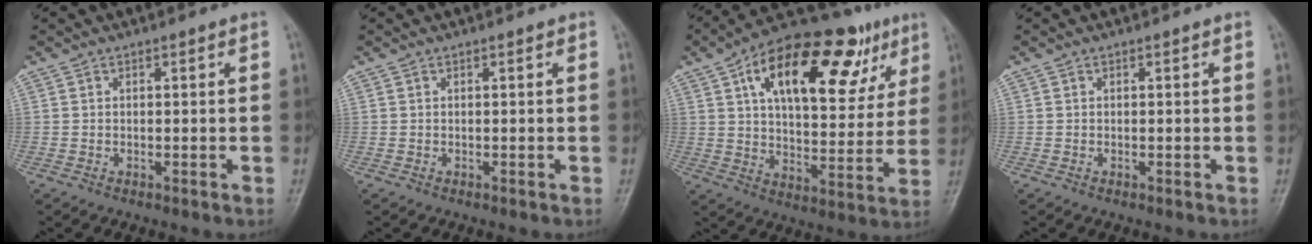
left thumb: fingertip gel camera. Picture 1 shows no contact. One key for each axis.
{"total": 0.0}
{"total": 25.9, "fx": 11.6, "fy": 12.3, "fz": 19.6, "tx": -0.256, "ty": 0.006, "tz": 0.177}
{"total": 0.0}